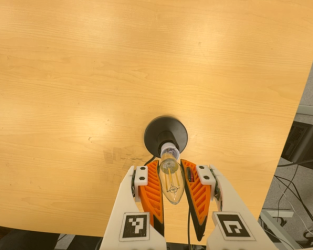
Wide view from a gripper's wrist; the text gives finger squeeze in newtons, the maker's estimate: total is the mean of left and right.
{"total": 21.3, "left": 23.3, "right": 19.3}